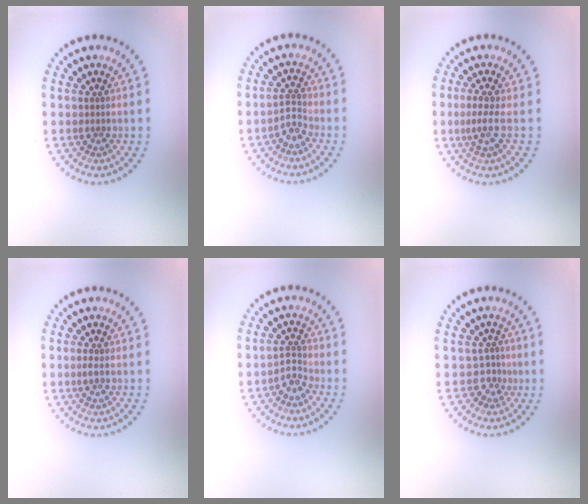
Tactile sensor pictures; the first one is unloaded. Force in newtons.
{"total": 1.7, "press": 1.4, "slide": 1.1}
{"total": 2.2, "press": 1.5, "slide": 1.7}
{"total": 0.6, "press": 0.5, "slide": 0.3}
{"total": 1.8, "press": 1.5, "slide": 1.1}
{"total": 1.5, "press": 1.0, "slide": 1.1}